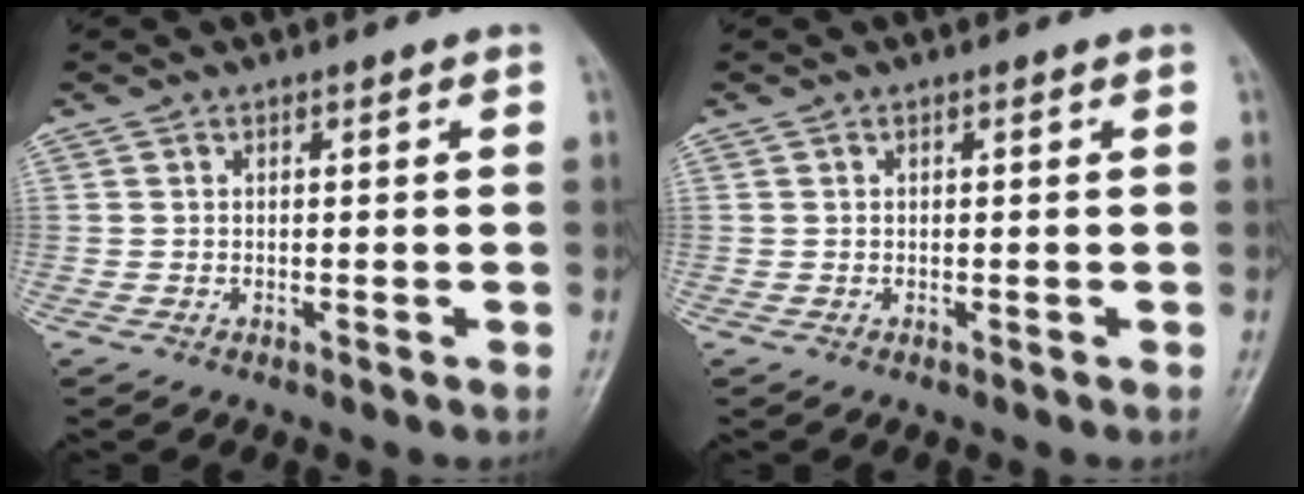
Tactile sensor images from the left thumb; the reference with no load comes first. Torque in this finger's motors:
{"motor_torque": [0.07, -0.01, -0.05, -0.12, 0.00]}